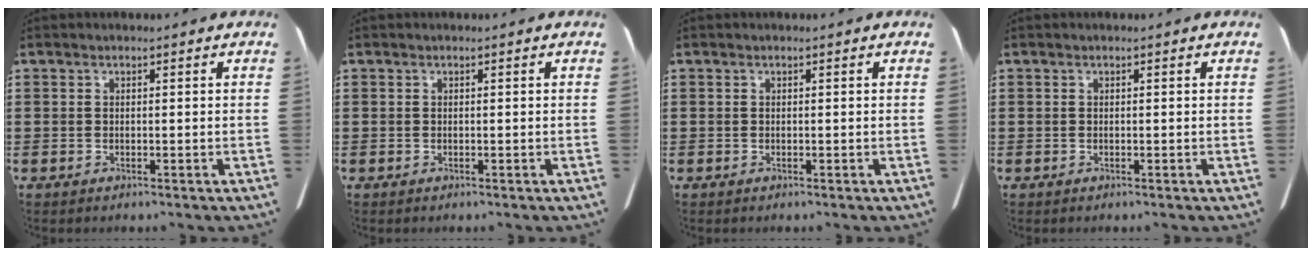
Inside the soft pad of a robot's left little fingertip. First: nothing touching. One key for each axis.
{"total": 0.0}
{"total": 0.0}
{"total": 0.0}